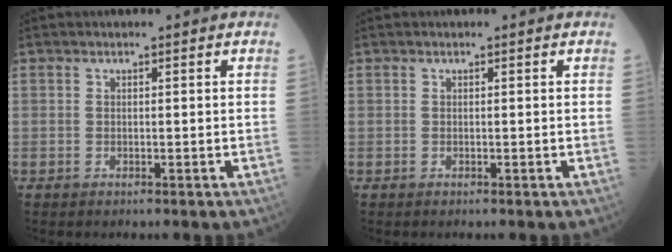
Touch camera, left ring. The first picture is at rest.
{"total": 0.0}